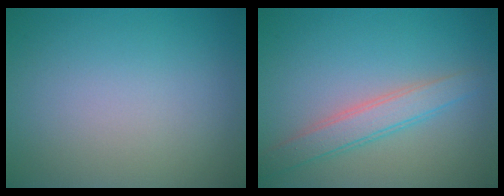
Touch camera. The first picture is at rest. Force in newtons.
{"total": 2.9, "press": 2.9, "slide": 0.1}